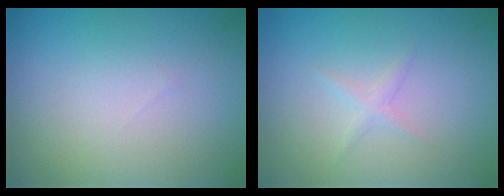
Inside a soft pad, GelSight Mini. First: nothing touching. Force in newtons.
{"total": 0.9, "press": 0.8, "slide": 0.1}